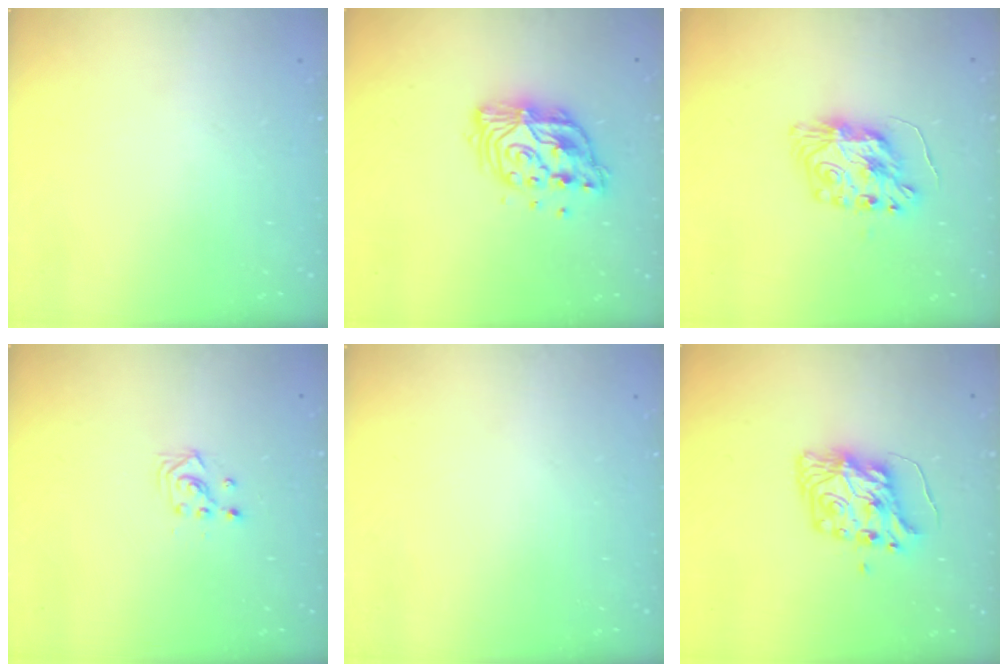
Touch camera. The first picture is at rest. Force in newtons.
{"total": 12.7, "press": 12.6, "slide": 1.0}
{"total": 9.4, "press": 9.4, "slide": 0.9}
{"total": 3.4, "press": 3.4, "slide": 0.2}
{"total": 0.0}
{"total": 8.9, "press": 8.9, "slide": 0.3}